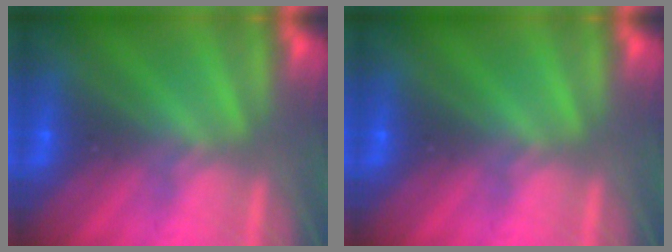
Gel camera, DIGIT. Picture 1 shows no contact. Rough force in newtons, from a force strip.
{"total": 0.0}